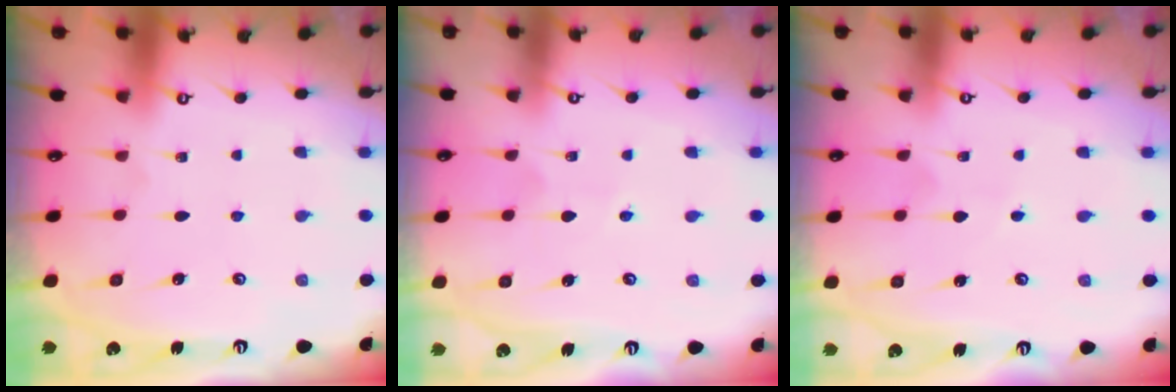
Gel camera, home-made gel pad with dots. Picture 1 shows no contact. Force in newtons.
{"total": 3.5, "press": 3.5, "slide": 0.4}
{"total": 2.2, "press": 2.2, "slide": 0.2}